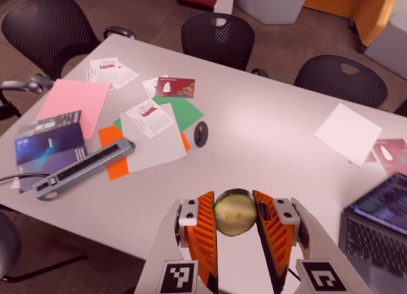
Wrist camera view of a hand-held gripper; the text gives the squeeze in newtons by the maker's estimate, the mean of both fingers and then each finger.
{"total": 12.1, "left": 12.8, "right": 11.5}